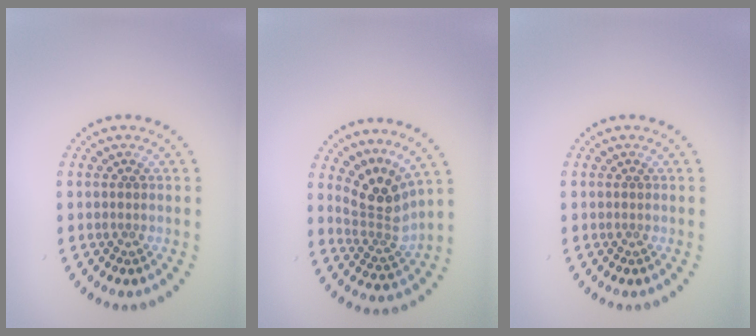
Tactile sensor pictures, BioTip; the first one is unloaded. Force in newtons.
{"total": 3.8, "press": 2.6, "slide": 2.8}
{"total": 0.0}